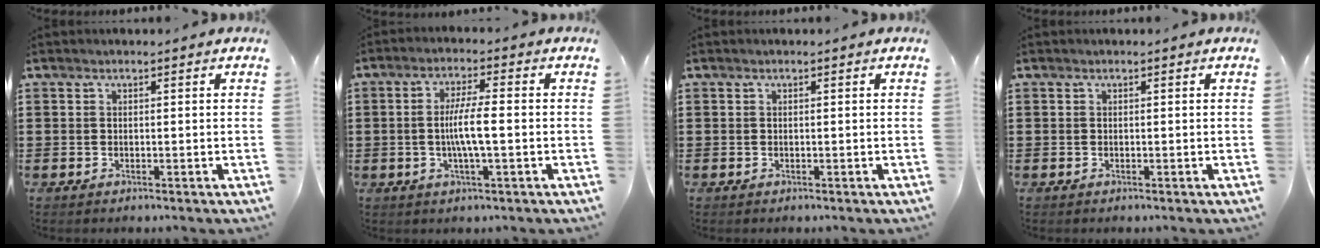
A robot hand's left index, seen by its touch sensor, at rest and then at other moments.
{"total": 6.0, "force": [-0.7, 0.7, 5.9], "torque": [-0.110, -0.003, -0.017]}
{"total": 0.0}
{"total": 0.0}